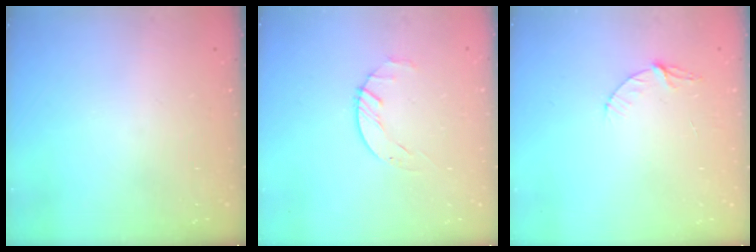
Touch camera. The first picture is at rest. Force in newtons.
{"total": 1.8, "press": 1.7, "slide": 0.3}
{"total": 4.7, "press": 4.7, "slide": 0.4}